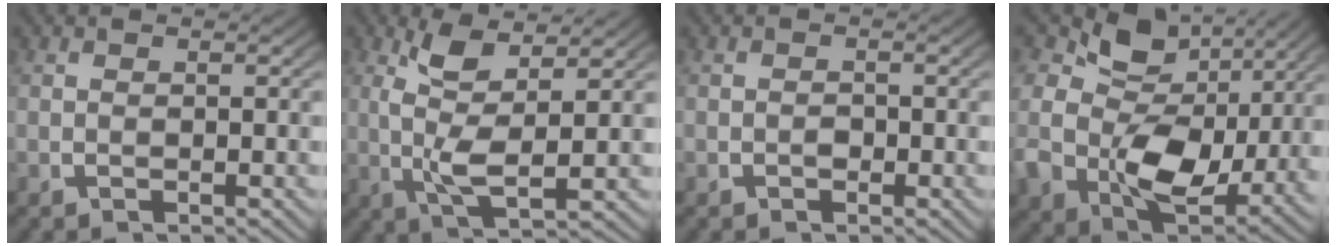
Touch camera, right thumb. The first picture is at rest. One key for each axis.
{"total": 6.2, "fx": 1.3, "fy": 2.6, "fz": 5.5, "tx": -0.117, "ty": -0.020, "tz": 0.029}
{"total": 0.7, "fx": -0.5, "fy": 0.5, "fz": 0.2, "tx": -0.008, "ty": -0.008, "tz": -0.007}
{"total": 12.1, "fx": 0.1, "fy": 8.6, "fz": 8.4, "tx": -0.179, "ty": -0.045, "tz": 0.015}